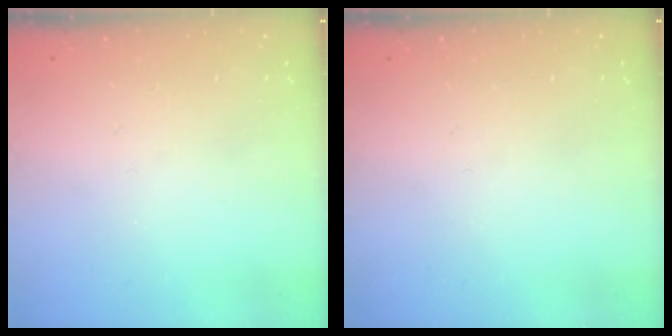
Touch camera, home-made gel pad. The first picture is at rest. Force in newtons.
{"total": 0.0}